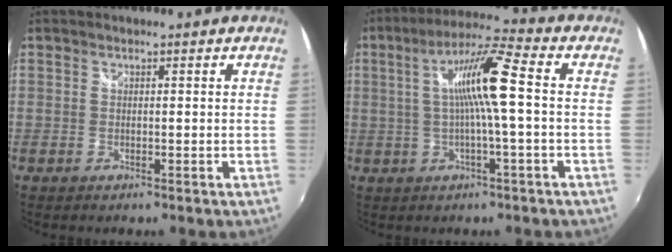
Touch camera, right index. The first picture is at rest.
{"total": 10.6, "force": [0.3, -0.1, 10.6], "torque": [-0.192, 0.016, 0.005]}